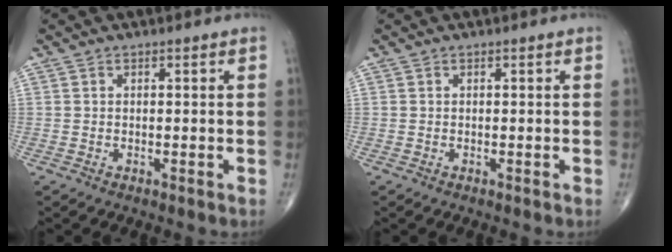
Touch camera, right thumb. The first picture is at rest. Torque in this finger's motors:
{"motor_torque": [0.04, 0.27, -0.06, -0.12, -0.02]}